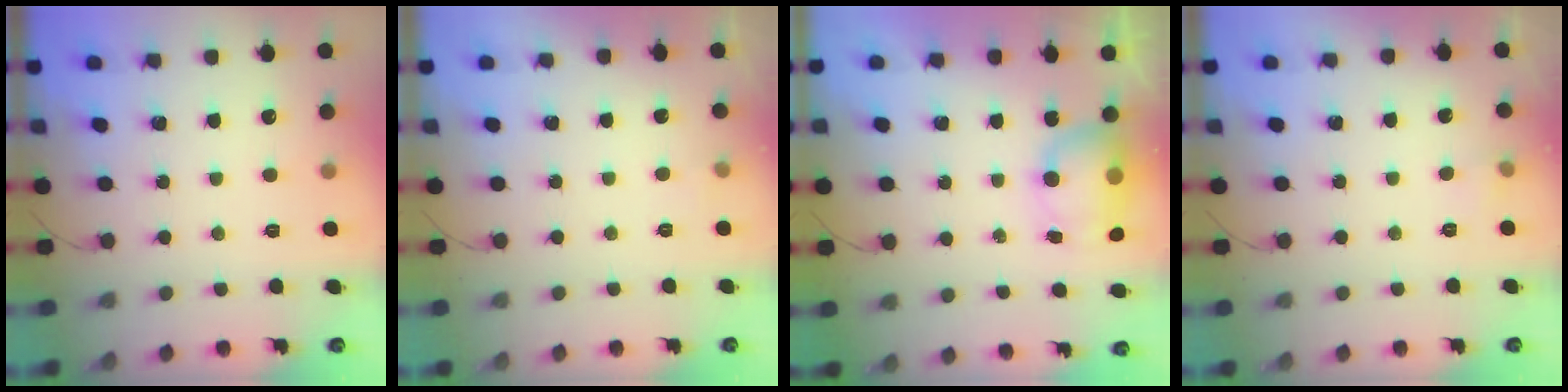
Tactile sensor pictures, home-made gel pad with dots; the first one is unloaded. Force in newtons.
{"total": 2.5, "press": 2.4, "slide": 1.0}
{"total": 7.2, "press": 7.1, "slide": 1.3}
{"total": 3.6, "press": 3.5, "slide": 1.0}